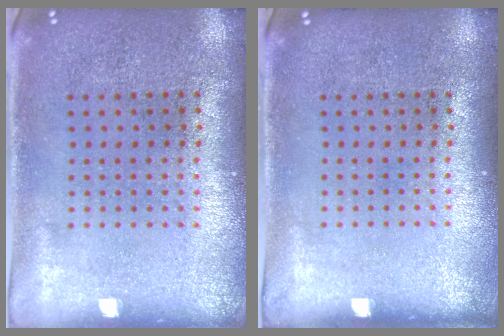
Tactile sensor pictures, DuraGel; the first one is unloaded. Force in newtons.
{"total": 0.0}